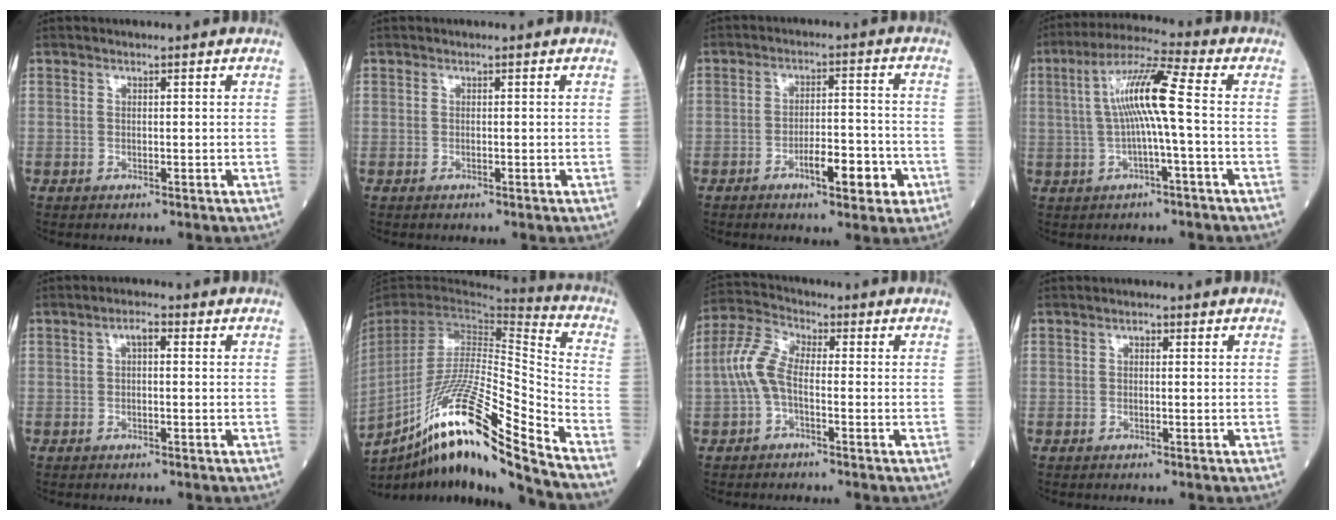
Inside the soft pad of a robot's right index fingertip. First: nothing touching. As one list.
[{"total": 0.0}, {"total": 7.0, "force": [-3.2, 1.9, 5.9], "torque": [-0.088, 0.005, -0.045]}, {"total": 9.5, "force": [0.3, 0.0, 9.5], "torque": [-0.182, 0.022, 0.002]}, {"total": 2.3, "force": [0.5, 0.8, 2.0], "torque": [-0.036, 0.010, 0.007]}, {"total": 23.3, "force": [-16.8, -0.2, 16.1], "torque": [-0.303, -0.032, -0.310]}, {"total": 6.4, "force": [-1.1, 2.8, 5.6], "torque": [-0.133, 0.018, -0.030]}, {"total": 0.8, "force": [0.2, 0.4, 0.6], "torque": [-0.012, 0.003, 0.001]}]